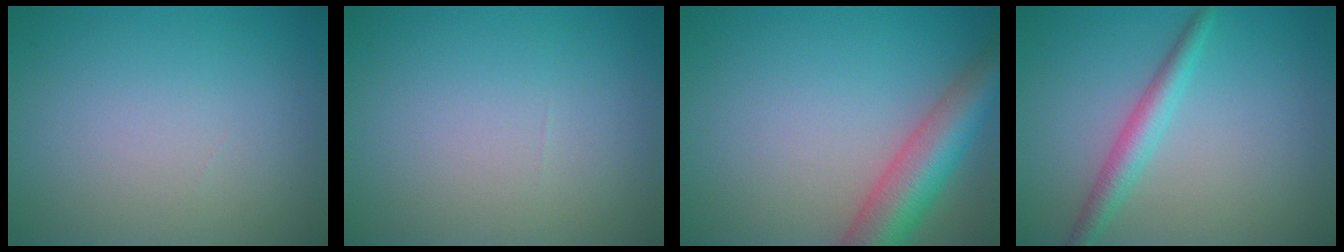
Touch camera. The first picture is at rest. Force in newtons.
{"total": 0.0}
{"total": 6.7, "press": 6.7, "slide": 0.4}
{"total": 2.7, "press": 2.7, "slide": 0.1}